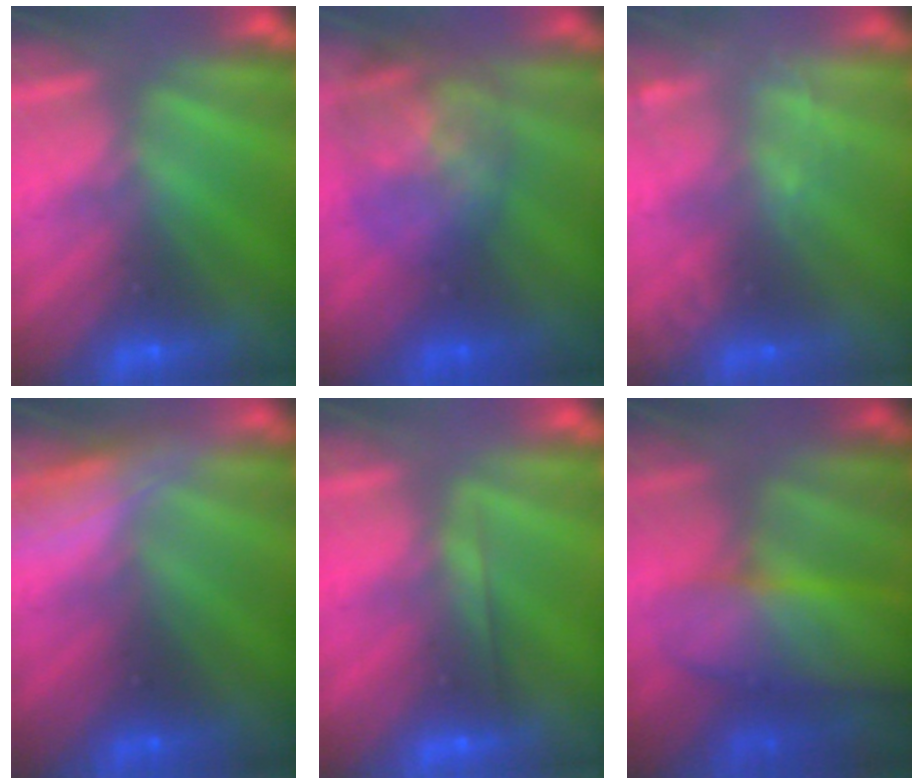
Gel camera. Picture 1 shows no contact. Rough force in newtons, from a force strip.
{"total": 6.1}
{"total": 2.1}
{"total": 3.0}
{"total": 1.9}
{"total": 9.5}